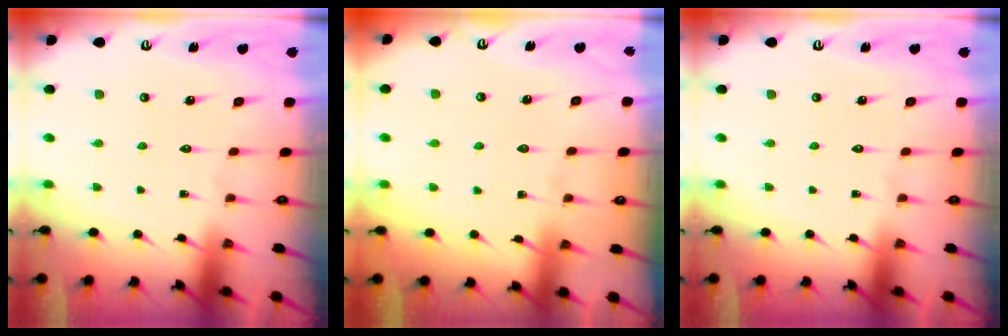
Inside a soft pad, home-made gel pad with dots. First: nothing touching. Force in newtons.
{"total": 2.6, "press": 2.6, "slide": 0.4}
{"total": 0.0}